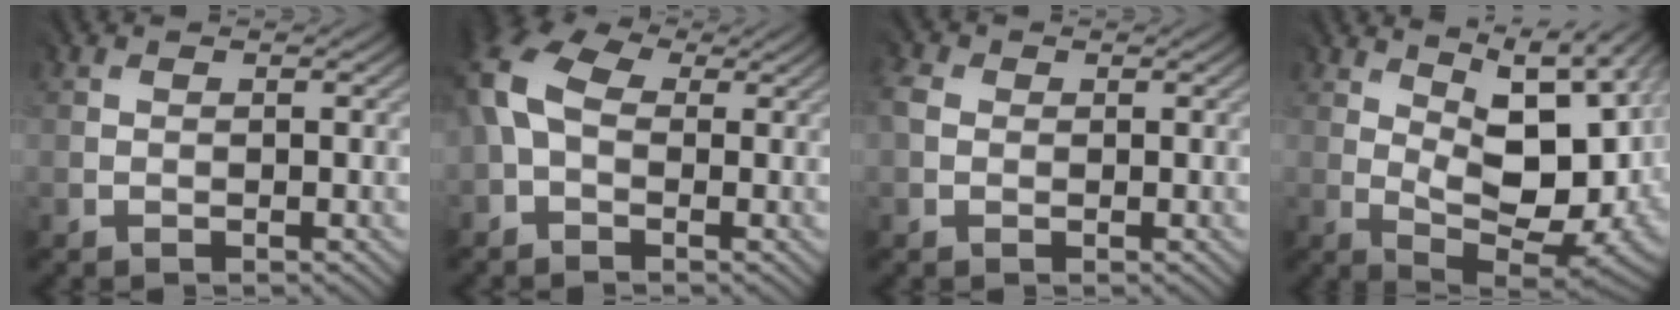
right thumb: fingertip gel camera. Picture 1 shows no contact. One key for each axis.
{"total": 9.4, "fx": 0.6, "fy": 6.1, "fz": 7.1, "tx": -0.194, "ty": 0.005, "tz": 0.004}
{"total": 2.2, "fx": -0.3, "fy": 2.0, "fz": 0.8, "tx": -0.025, "ty": -0.003, "tz": -0.011}
{"total": 13.6, "fx": 2.8, "fy": 5.6, "fz": 12.1, "tx": -0.194, "ty": 0.000, "tz": 0.066}